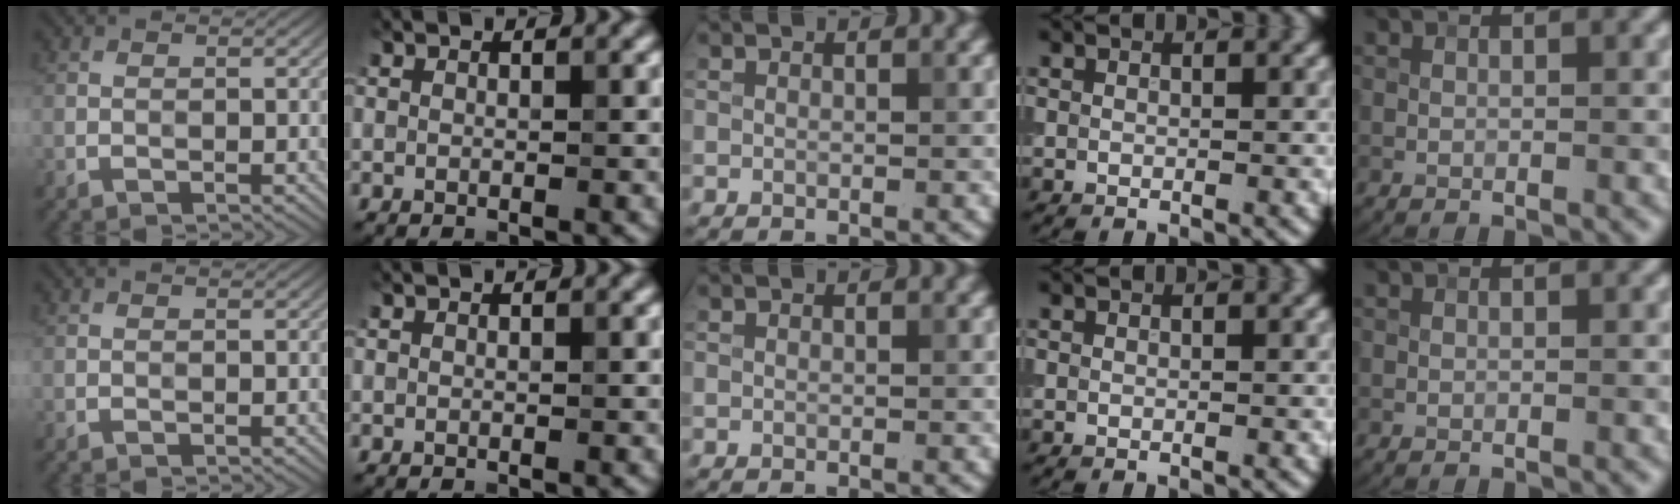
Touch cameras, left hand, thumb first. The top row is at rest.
{}